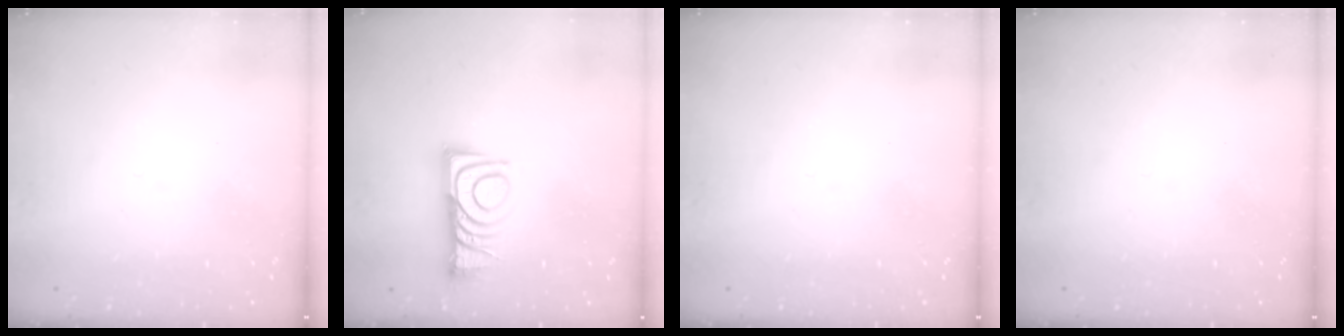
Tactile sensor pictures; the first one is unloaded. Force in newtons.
{"total": 9.9, "press": 9.9, "slide": 0.8}
{"total": 0.0}
{"total": 0.0}